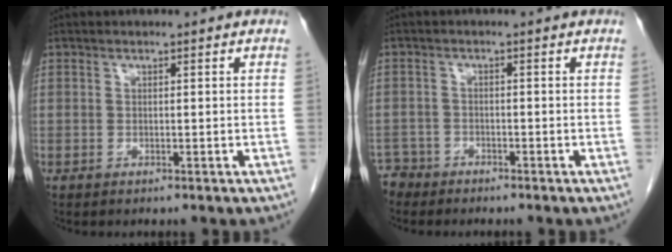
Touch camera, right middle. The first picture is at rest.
{"total": 3.0, "force": [-2.7, 1.1, -0.7], "torque": [0.011, 0.000, -0.054]}